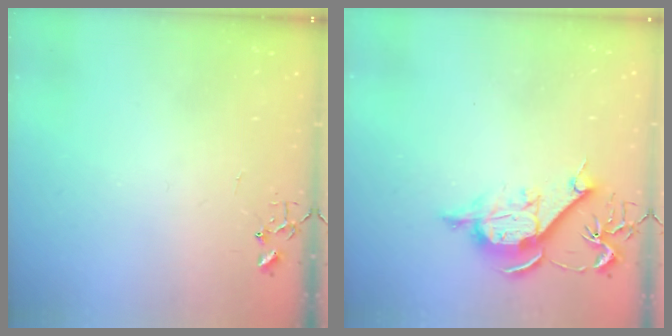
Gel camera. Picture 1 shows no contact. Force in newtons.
{"total": 10.2, "press": 10.2, "slide": 0.5}